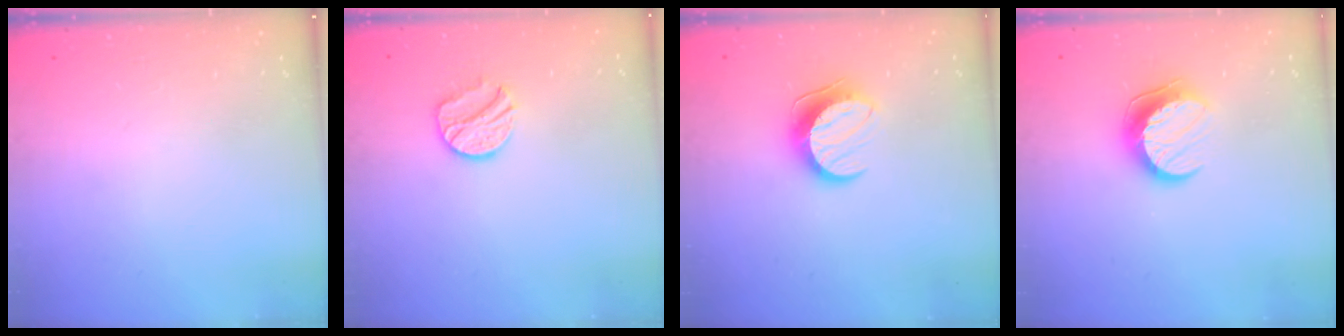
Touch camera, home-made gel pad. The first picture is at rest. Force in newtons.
{"total": 9.4, "press": 9.4, "slide": 0.4}
{"total": 10.1, "press": 10.1, "slide": 0.4}
{"total": 9.9, "press": 9.8, "slide": 0.6}